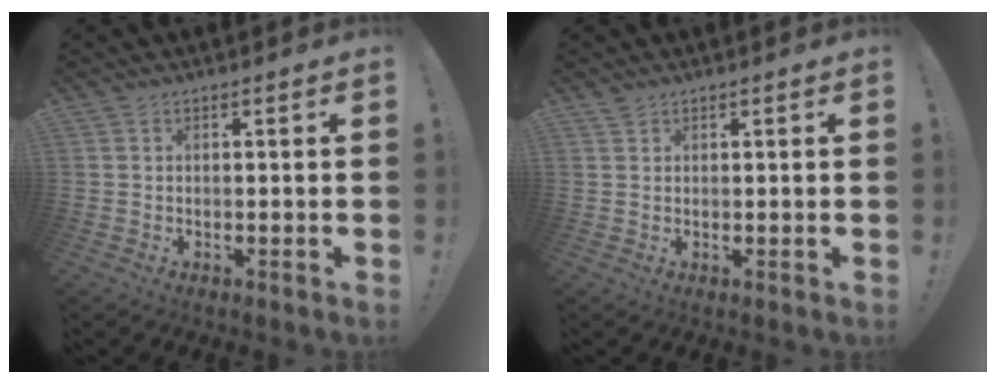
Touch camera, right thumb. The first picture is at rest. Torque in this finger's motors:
{"motor_torque": [-0.06, 0.19, -0.22, 0.13, 0.00]}